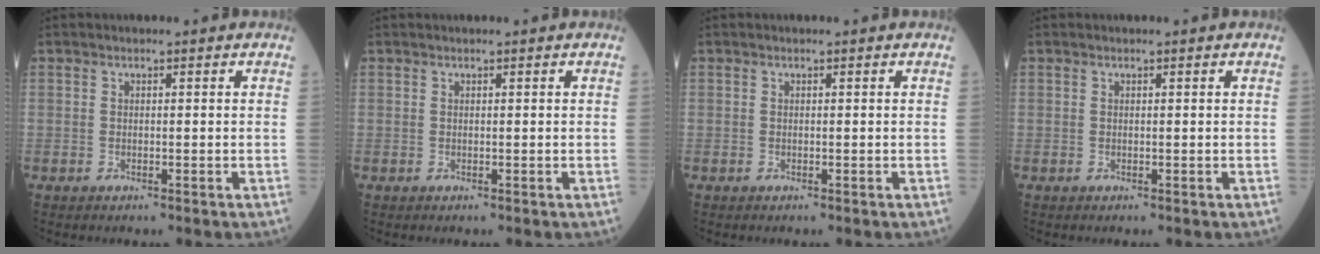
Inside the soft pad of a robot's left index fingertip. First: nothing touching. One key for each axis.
{"total": 0.0}
{"total": 0.0}
{"total": 0.0}